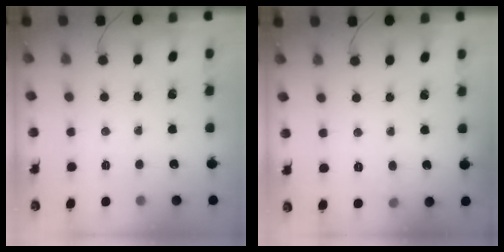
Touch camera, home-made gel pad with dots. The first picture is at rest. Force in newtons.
{"total": 5.3, "press": 5.1, "slide": 1.6}